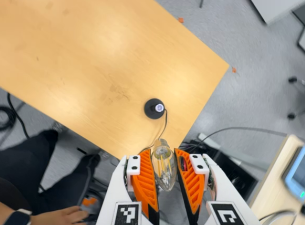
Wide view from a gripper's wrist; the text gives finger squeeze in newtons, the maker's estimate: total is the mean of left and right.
{"total": 12.7, "left": 14.0, "right": 11.4}